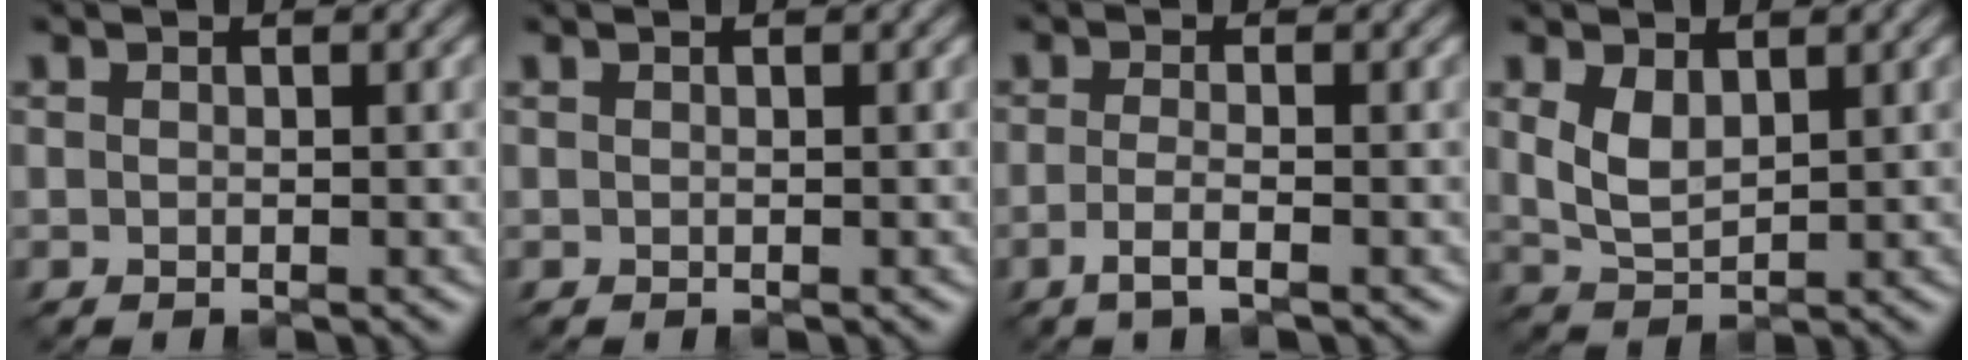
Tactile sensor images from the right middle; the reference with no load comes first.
{"total": 0.0}
{"total": 2.2, "force": [-1.0, 0.6, 1.9], "torque": [-0.037, -0.002, -0.027]}
{"total": 3.1, "force": [1.1, 1.8, 2.2], "torque": [-0.054, -0.003, 0.030]}